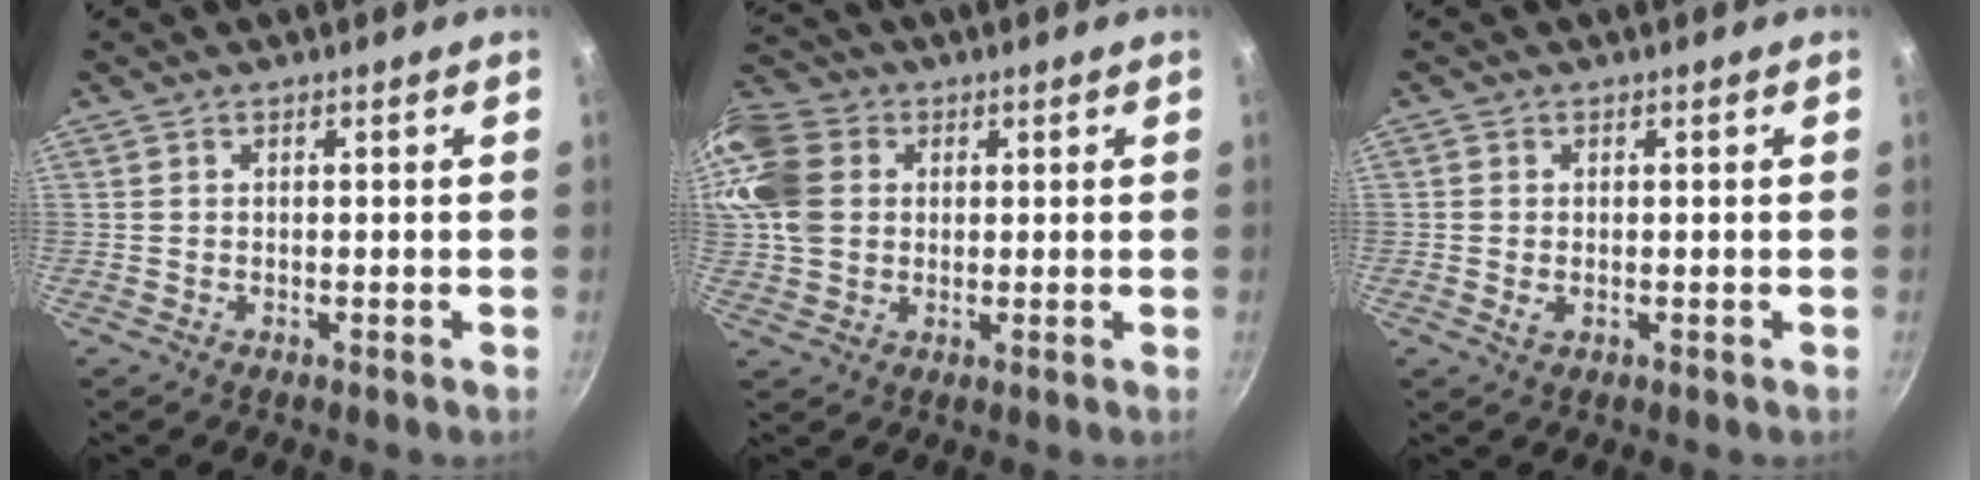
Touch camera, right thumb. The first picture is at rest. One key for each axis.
{"total": 16.8, "fx": 3.7, "fy": 13.5, "fz": 9.2, "tx": -0.199, "ty": 0.022, "tz": 0.060}
{"total": 1.7, "fx": -0.2, "fy": 1.2, "fz": 1.2, "tx": -0.023, "ty": -0.002, "tz": -0.004}